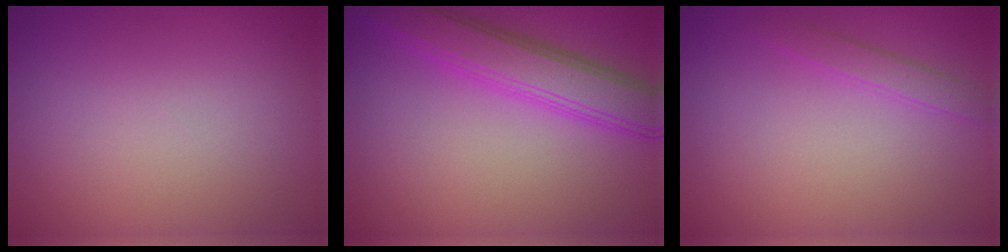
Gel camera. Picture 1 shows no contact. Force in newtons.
{"total": 4.6, "press": 4.6, "slide": 0.2}
{"total": 1.3, "press": 1.3, "slide": 0.1}